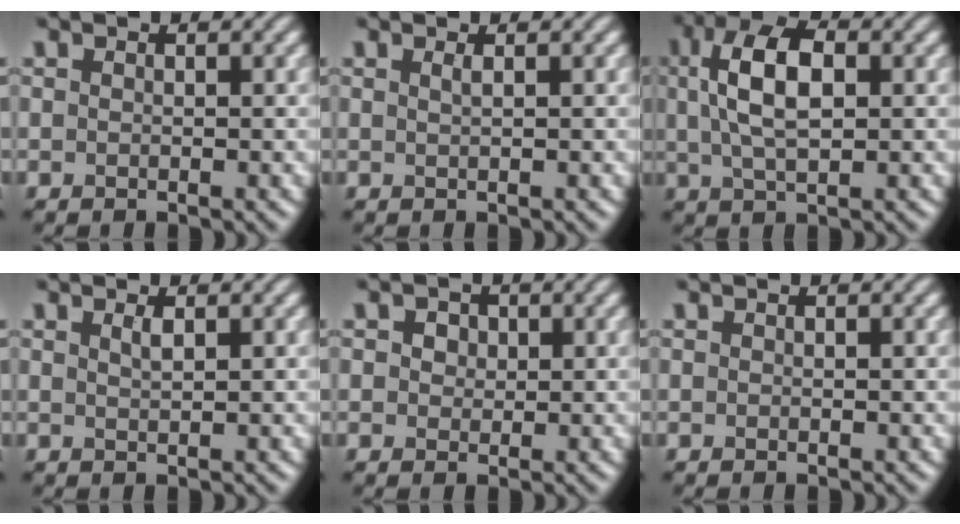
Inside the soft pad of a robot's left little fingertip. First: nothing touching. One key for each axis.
{"total": 0.9, "fx": 0.4, "fy": 0.3, "fz": 0.7, "tx": -0.007, "ty": 0.002, "tz": 0.003}
{"total": 6.6, "fx": 1.3, "fy": 3.2, "fz": 5.6, "tx": -0.108, "ty": 0.015, "tz": 0.019}
{"total": 1.0, "fx": 0.5, "fy": 0.3, "fz": 0.8, "tx": -0.012, "ty": 0.002, "tz": 0.009}
{"total": 2.2, "fx": 0.9, "fy": 1.7, "fz": 1.1, "tx": -0.016, "ty": 0.014, "tz": 0.000}
{"total": 0.0}